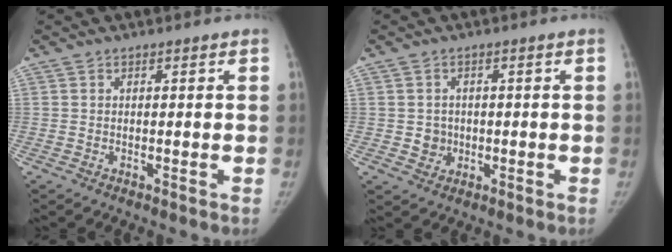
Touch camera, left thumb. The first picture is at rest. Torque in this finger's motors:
{"motor_torque": [-0.08, 0.08, 0.16, -0.16, 0.00]}